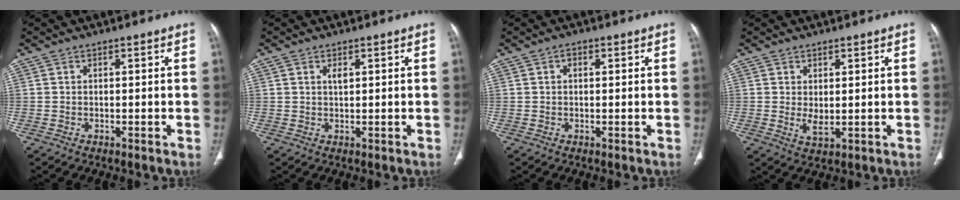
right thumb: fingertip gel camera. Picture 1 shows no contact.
{"total": 1.2, "force": [0.6, 0.5, 1.0], "torque": [-0.019, -0.001, 0.011]}
{"total": 1.0, "force": [0.3, 0.6, 0.7], "torque": [-0.011, 0.001, 0.003]}
{"total": 2.8, "force": [0.3, 1.3, 2.4], "torque": [-0.042, -0.012, 0.013]}